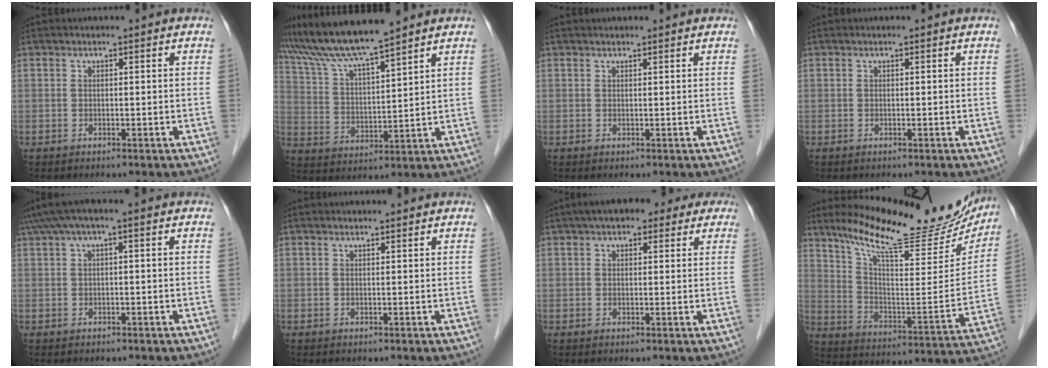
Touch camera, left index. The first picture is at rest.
{"total": 10.7, "force": [9.6, -0.7, 4.7], "torque": [-0.098, 0.014, 0.183]}
{"total": 2.6, "force": [2.5, 0.3, 0.7], "torque": [-0.010, 0.024, 0.031]}
{"total": 0.0}
{"total": 3.5, "force": [1.4, 0.5, 3.2], "torque": [-0.068, 0.032, 0.028]}
{"total": 1.0, "force": [1.0, 0.0, 0.2], "torque": [-0.010, 0.009, 0.016]}
{"total": 8.9, "force": [6.4, 3.8, 4.8], "torque": [-0.057, 0.037, 0.082]}
{"total": 24.0, "force": [20.7, 4.9, 11.2], "torque": [-0.177, -0.035, 0.292]}